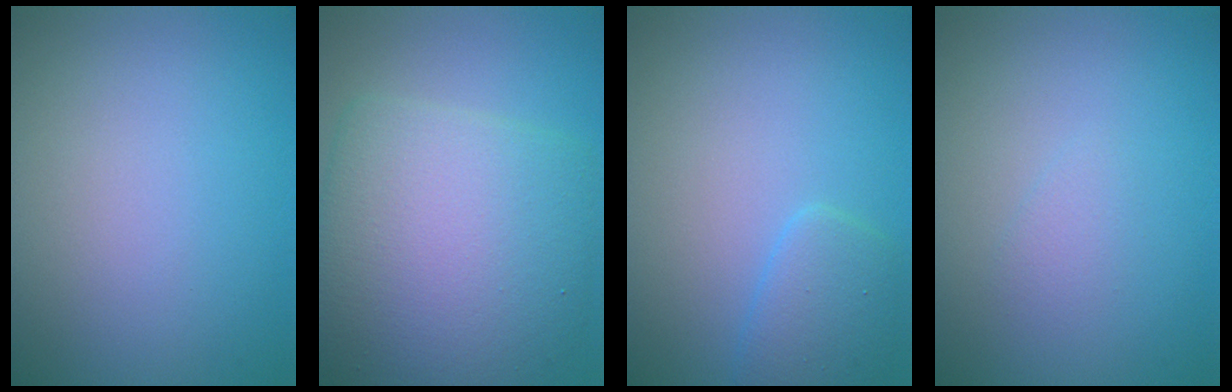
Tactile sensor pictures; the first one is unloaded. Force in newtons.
{"total": 10.2, "press": 10.2, "slide": 0.4}
{"total": 2.3, "press": 2.3, "slide": 0.1}
{"total": 0.9, "press": 0.9, "slide": 0.1}